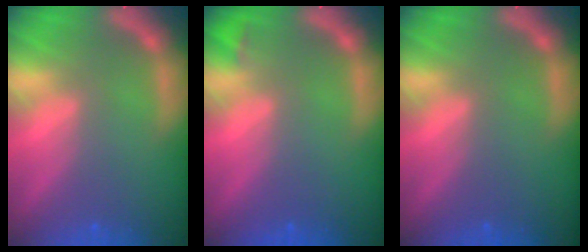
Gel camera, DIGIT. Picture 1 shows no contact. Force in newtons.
{"total": 0.9}
{"total": 0.0}